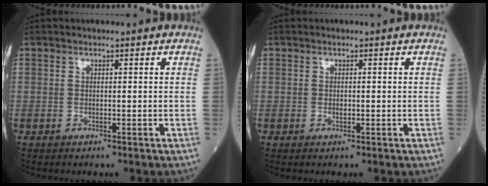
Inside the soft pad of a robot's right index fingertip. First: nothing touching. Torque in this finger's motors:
{"motor_torque": [-0.14, 0.06, -0.06, 0.00]}